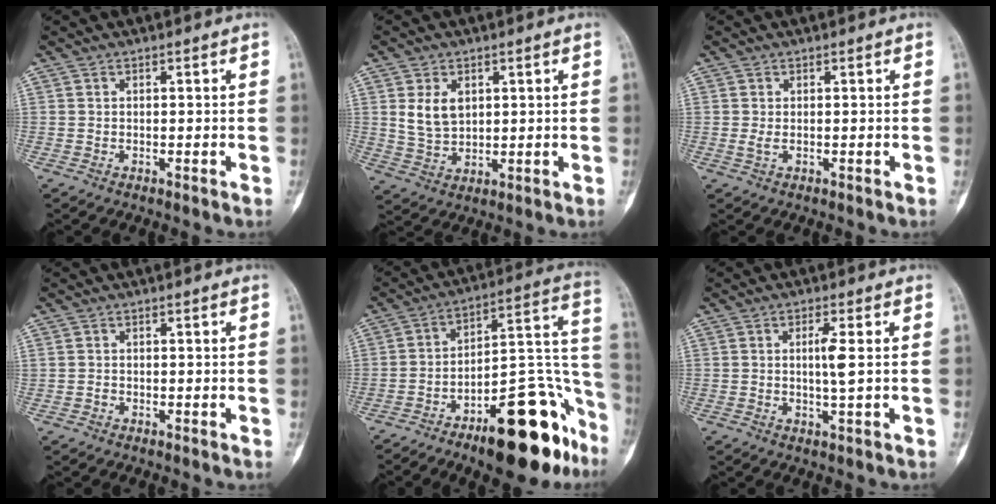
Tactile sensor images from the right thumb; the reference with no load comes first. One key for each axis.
{"total": 6.2, "fx": 1.9, "fy": 4.2, "fz": 4.2, "tx": -0.062, "ty": -0.011, "tz": 0.046}
{"total": 1.1, "fx": 0.0, "fy": 0.6, "fz": 1.0, "tx": -0.025, "ty": -0.002, "tz": 0.004}
{"total": 0.5, "fx": -0.2, "fy": 0.5, "fz": 0.2, "tx": -0.002, "ty": 0.003, "tz": -0.004}
{"total": 24.6, "fx": -13.8, "fy": 8.7, "fz": 18.4, "tx": -0.184, "ty": 0.099, "tz": -0.202}
{"total": 3.8, "fx": 0.3, "fy": 0.3, "fz": 3.8, "tx": -0.078, "ty": -0.004, "tz": 0.005}